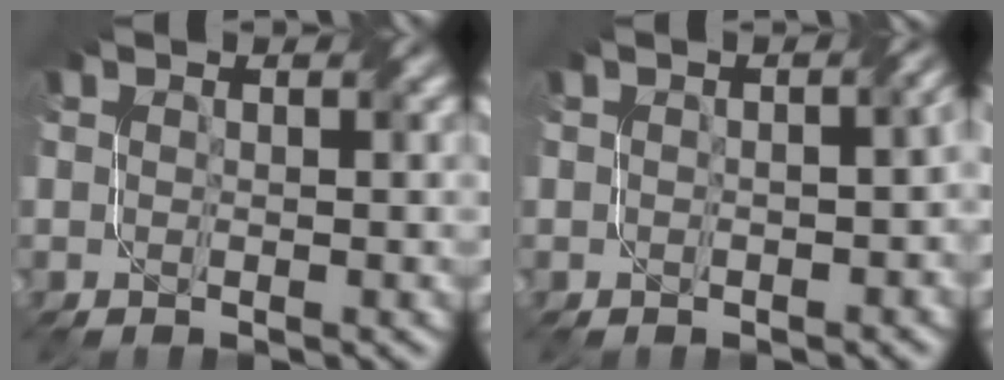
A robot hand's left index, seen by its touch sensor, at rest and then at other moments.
{"total": 3.4, "force": [-0.2, 1.7, 3.0], "torque": [-0.019, 0.001, 0.007]}